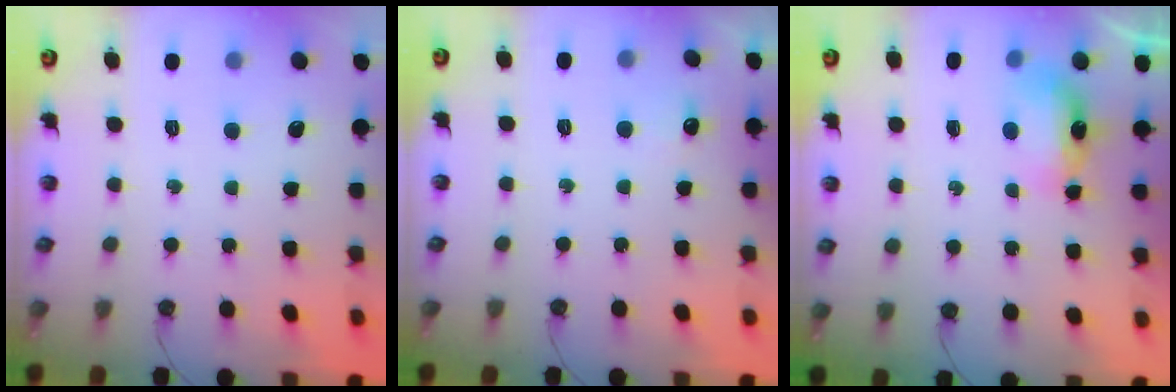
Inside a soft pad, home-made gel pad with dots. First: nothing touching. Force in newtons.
{"total": 4.1, "press": 4.0, "slide": 0.6}
{"total": 10.9, "press": 6.9, "slide": 8.4}